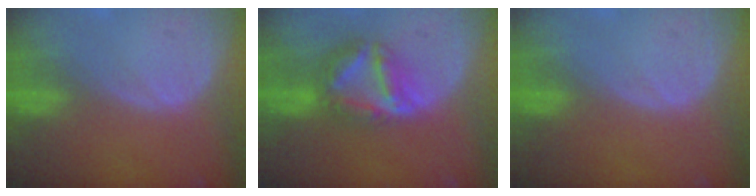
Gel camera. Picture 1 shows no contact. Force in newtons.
{"total": 7.8, "press": 6.8, "slide": 3.8}
{"total": 0.0}